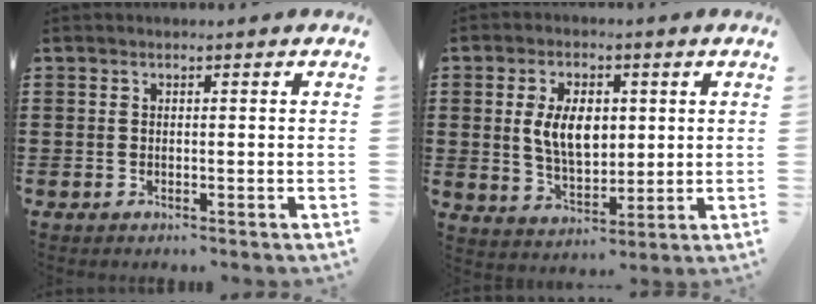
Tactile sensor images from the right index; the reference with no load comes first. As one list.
[{"total": 8.2, "force": [1.2, 4.4, 6.8], "torque": [-0.135, 0.008, 0.017]}]